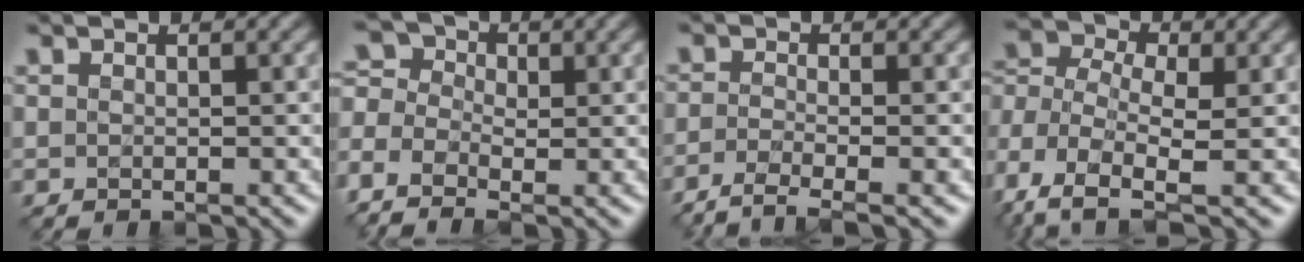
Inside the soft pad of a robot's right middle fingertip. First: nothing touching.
{"total": 6.2, "force": [-2.5, 4.1, 3.9], "torque": [-0.093, 0.004, -0.045]}
{"total": 4.1, "force": [-2.8, 1.0, 2.9], "torque": [-0.049, -0.009, -0.063]}
{"total": 8.0, "force": [-2.9, 4.7, 5.8], "torque": [-0.147, 0.001, -0.071]}